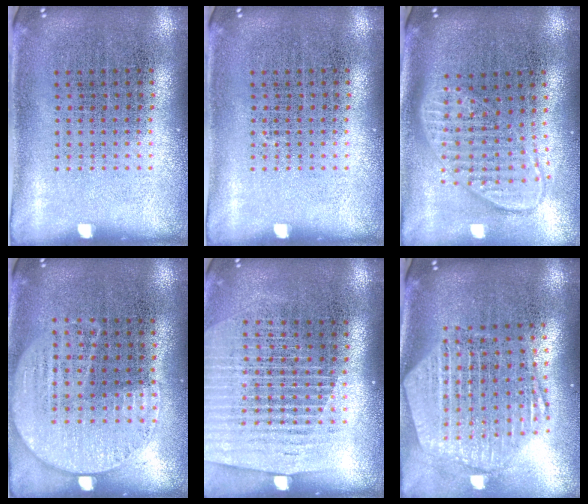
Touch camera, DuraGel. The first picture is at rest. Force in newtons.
{"total": 0.0}
{"total": 1.9, "press": 1.5, "slide": 1.1}
{"total": 1.0, "press": 0.9, "slide": 0.5}
{"total": 1.5, "press": 1.4, "slide": 0.5}
{"total": 2.6, "press": 2.1, "slide": 1.5}